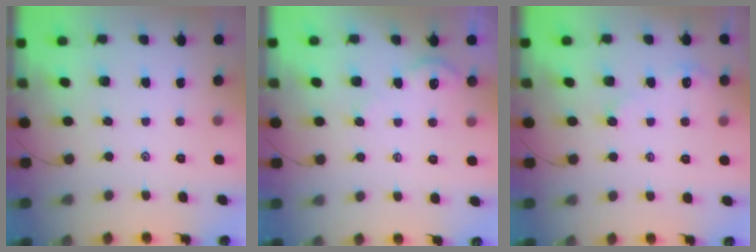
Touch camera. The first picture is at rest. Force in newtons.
{"total": 2.4, "press": 2.4, "slide": 0.3}
{"total": 2.8, "press": 2.8, "slide": 0.4}